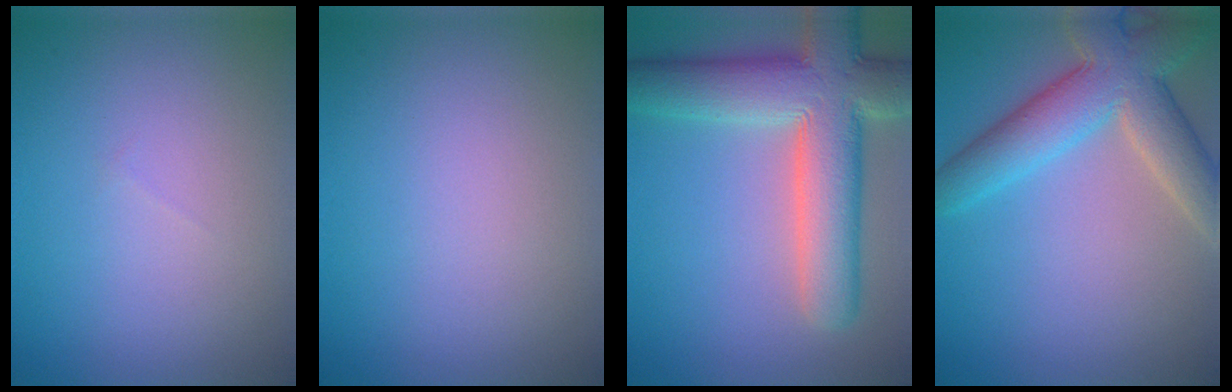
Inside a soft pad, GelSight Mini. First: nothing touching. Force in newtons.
{"total": 0.0}
{"total": 10.3, "press": 10.2, "slide": 0.6}
{"total": 7.1, "press": 7.1, "slide": 0.6}